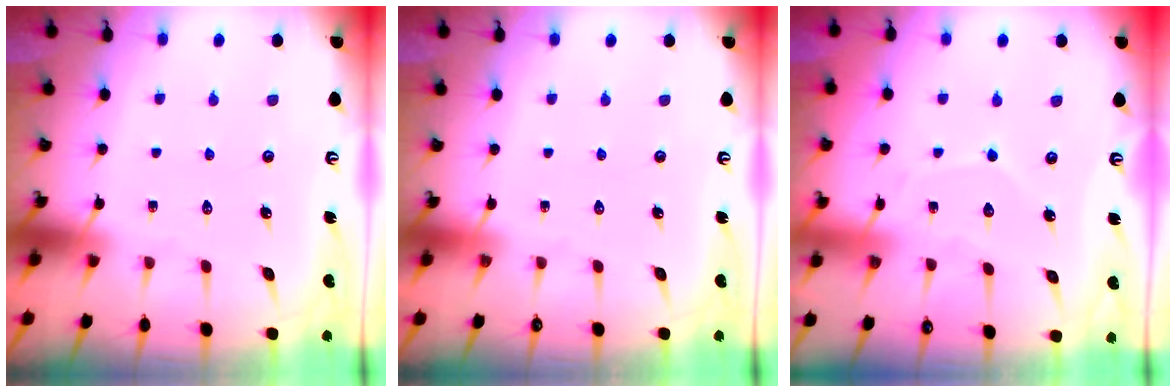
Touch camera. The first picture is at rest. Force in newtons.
{"total": 0.0}
{"total": 4.3, "press": 4.3, "slide": 0.2}